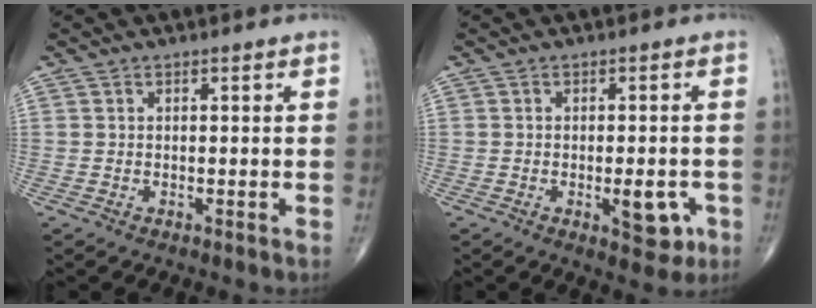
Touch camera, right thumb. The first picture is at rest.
{"total": 6.0, "force": [-1.9, 2.7, 5.0], "torque": [-0.045, 0.002, -0.019]}